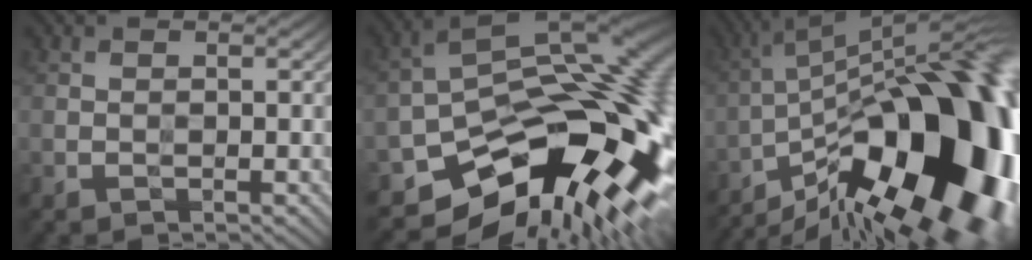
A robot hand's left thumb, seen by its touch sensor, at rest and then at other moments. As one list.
[{"total": 18.0, "force": [-7.6, 9.8, 13.1], "torque": [-0.174, -0.031, -0.116]}, {"total": 23.1, "force": [-11.1, 8.2, 18.5], "torque": [-0.240, -0.002, -0.173]}]